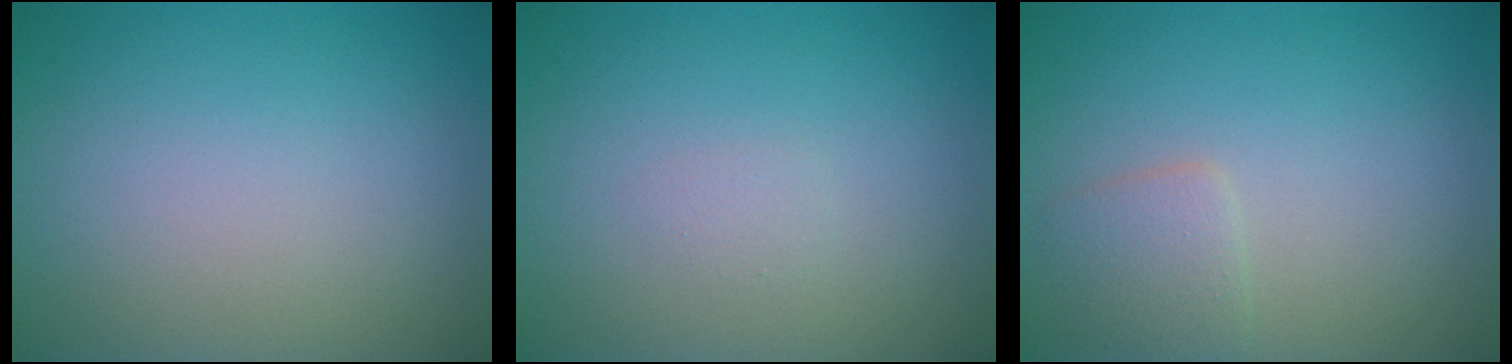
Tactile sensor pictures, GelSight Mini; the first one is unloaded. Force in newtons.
{"total": 0.5, "press": 0.5, "slide": 0.1}
{"total": 1.8, "press": 1.8, "slide": 0.0}